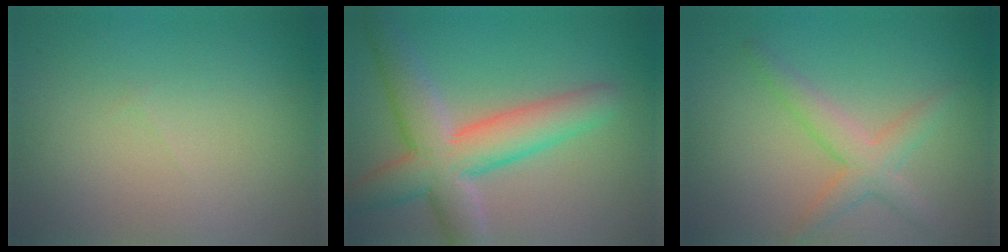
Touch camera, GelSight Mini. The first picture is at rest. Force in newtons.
{"total": 7.8, "press": 7.8, "slide": 0.5}
{"total": 3.0, "press": 3.0, "slide": 0.1}